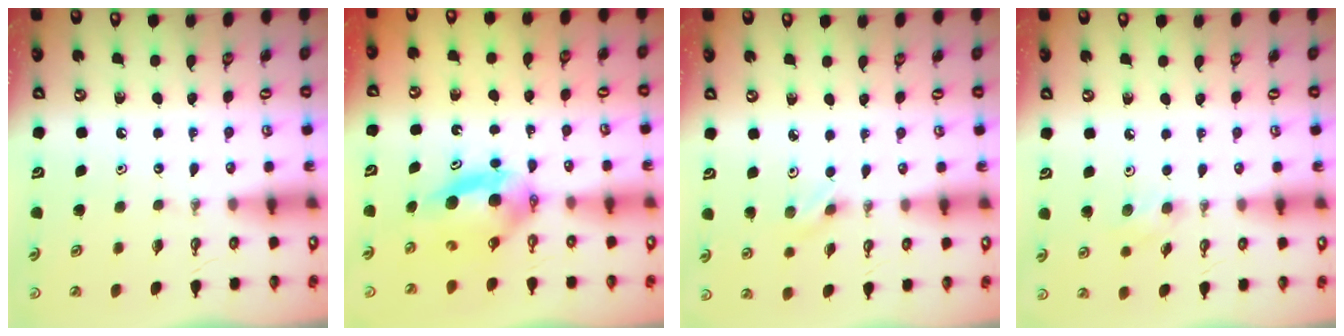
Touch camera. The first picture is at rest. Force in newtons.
{"total": 7.0, "press": 6.3, "slide": 3.0}
{"total": 2.9, "press": 2.6, "slide": 1.4}
{"total": 7.2, "press": 6.8, "slide": 2.1}